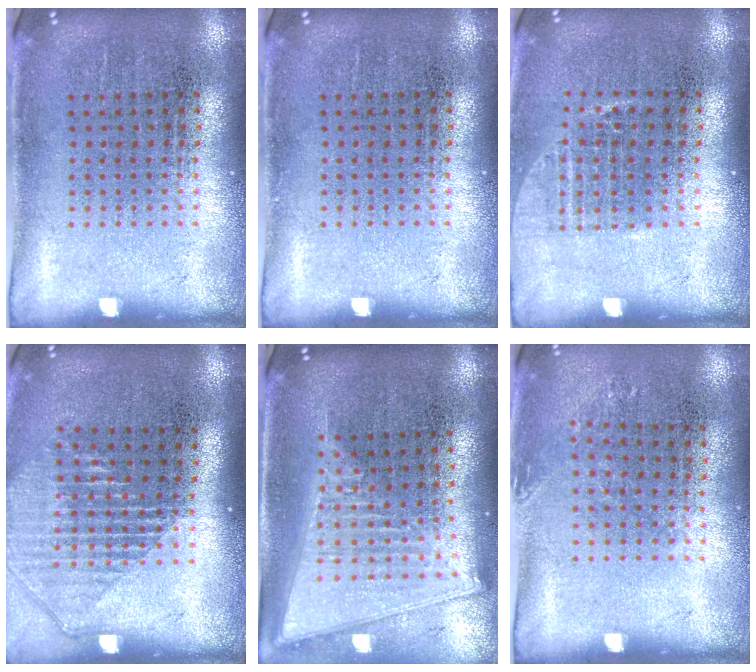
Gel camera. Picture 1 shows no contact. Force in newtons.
{"total": 0.0}
{"total": 1.0, "press": 0.9, "slide": 0.5}
{"total": 1.3, "press": 1.2, "slide": 0.6}
{"total": 2.1, "press": 1.8, "slide": 1.1}
{"total": 0.8, "press": 0.8, "slide": 0.1}